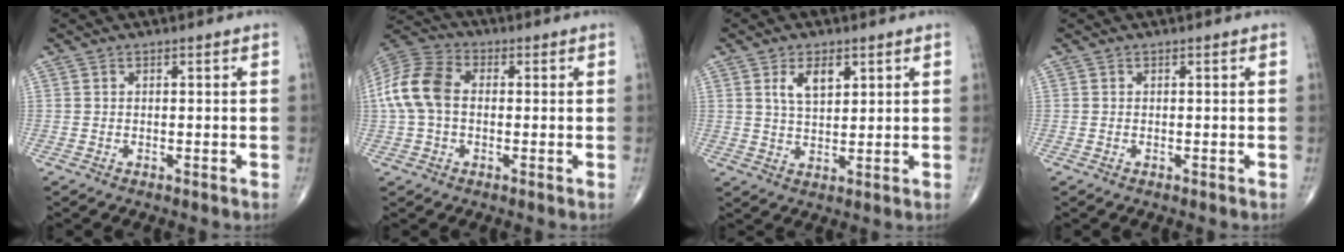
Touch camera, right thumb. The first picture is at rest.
{"total": 11.6, "force": [0.3, 7.9, 8.5], "torque": [-0.183, 0.030, -0.004]}
{"total": 5.5, "force": [2.5, 2.8, 4.0], "torque": [-0.062, -0.013, 0.047]}
{"total": 0.0}